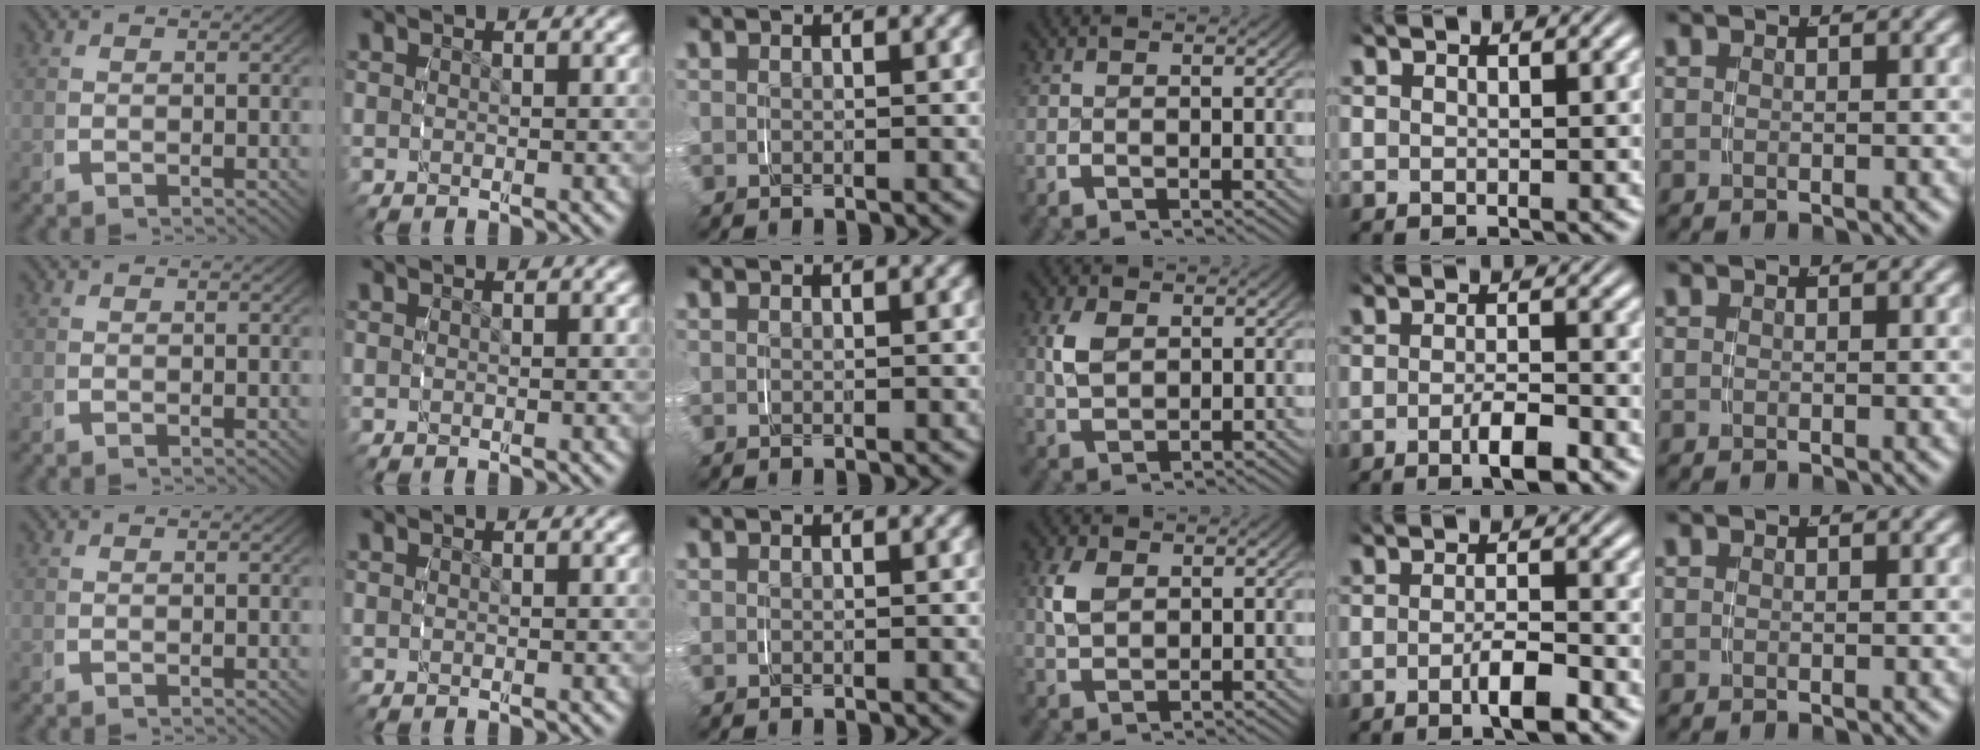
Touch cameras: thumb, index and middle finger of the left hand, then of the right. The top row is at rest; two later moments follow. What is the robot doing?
{"motion": "grasp_and_lifting", "object": "lipstick"}